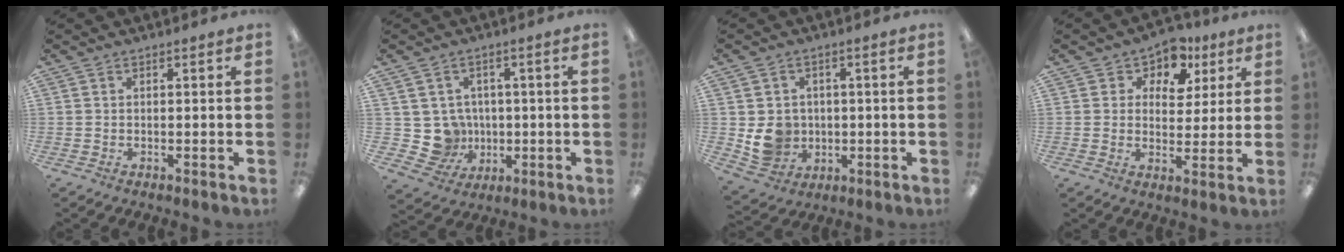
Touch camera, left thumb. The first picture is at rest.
{"total": 7.6, "force": [0.3, 7.4, 1.6], "torque": [-0.057, -0.002, 0.017]}
{"total": 7.6, "force": [-0.2, 7.2, 2.4], "torque": [-0.055, 0.004, 0.005]}
{"total": 7.6, "force": [4.8, 5.4, 2.3], "torque": [-0.045, -0.031, 0.084]}